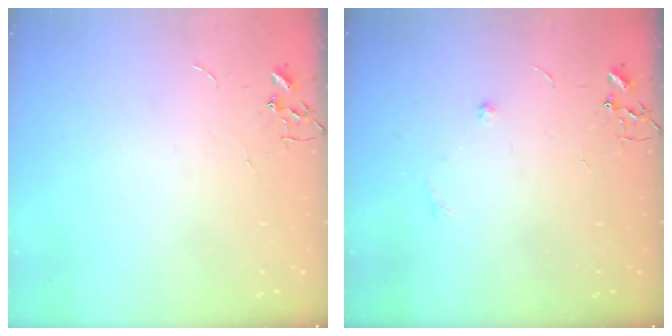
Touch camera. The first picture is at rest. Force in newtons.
{"total": 4.1, "press": 3.9, "slide": 1.2}